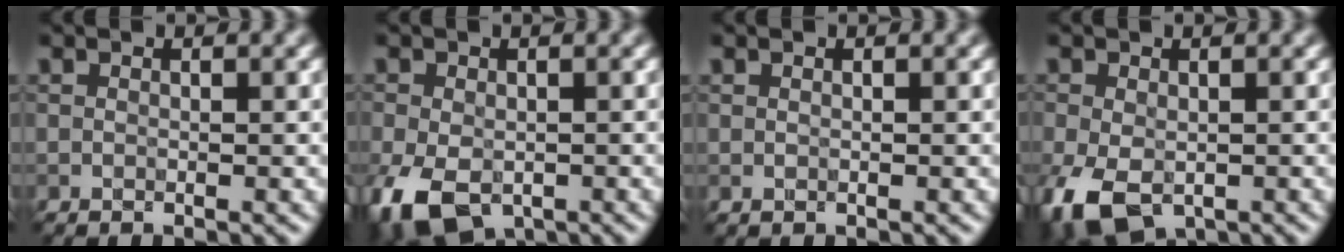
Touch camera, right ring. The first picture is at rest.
{"total": 7.2, "force": [-3.4, 4.5, 4.5], "torque": [-0.100, -0.020, -0.056]}
{"total": 0.0}
{"total": 6.3, "force": [-2.7, 3.9, 4.1], "torque": [-0.098, -0.019, -0.044]}